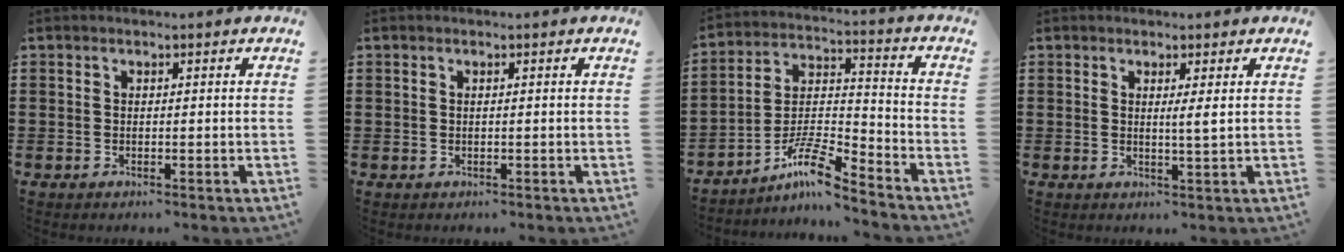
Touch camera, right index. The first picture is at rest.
{"total": 0.0}
{"total": 9.2, "force": [-7.1, 1.7, 5.5], "torque": [-0.120, 0.001, -0.140]}
{"total": 2.2, "force": [0.7, -0.3, 2.0], "torque": [-0.041, -0.005, 0.011]}